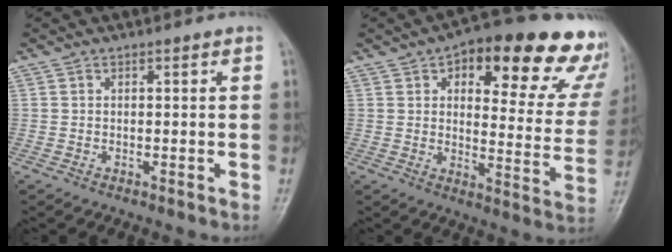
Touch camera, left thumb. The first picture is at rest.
{"total": 24.7, "force": [15.2, 10.4, 16.5], "torque": [-0.162, -0.040, 0.181]}